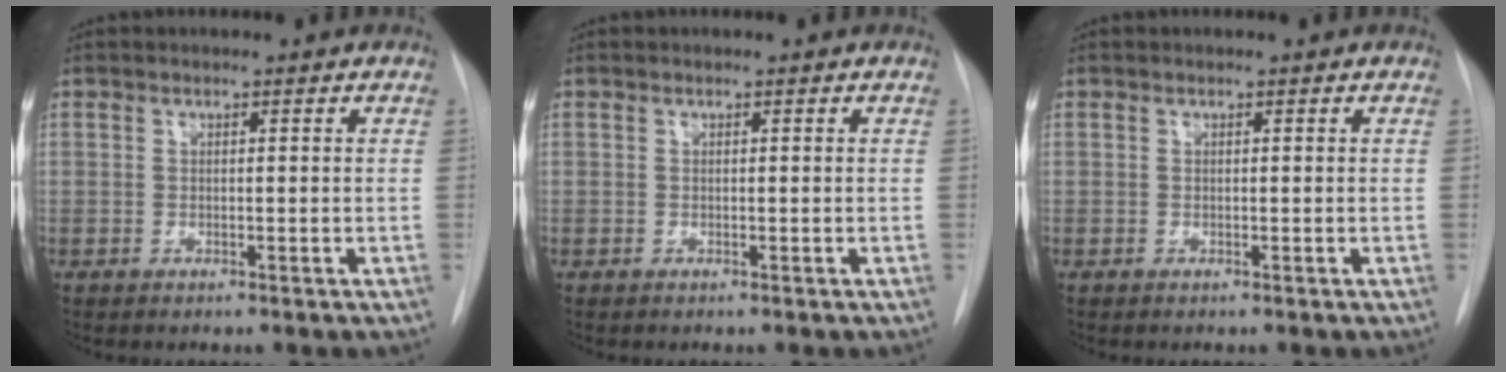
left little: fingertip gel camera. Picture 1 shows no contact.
{"total": 0.0}
{"total": 0.0}